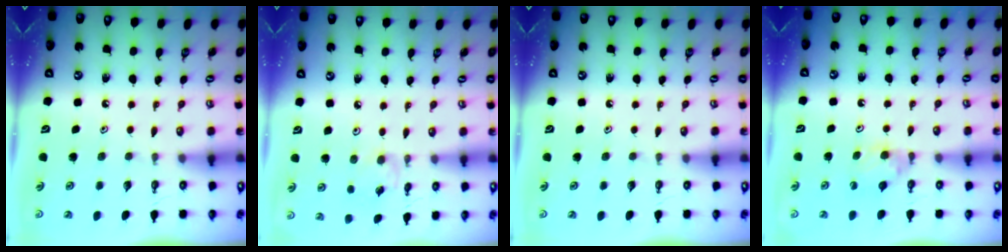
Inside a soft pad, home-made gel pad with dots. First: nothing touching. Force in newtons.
{"total": 2.5, "press": 2.5, "slide": 0.3}
{"total": 0.0}
{"total": 5.2, "press": 5.1, "slide": 0.7}